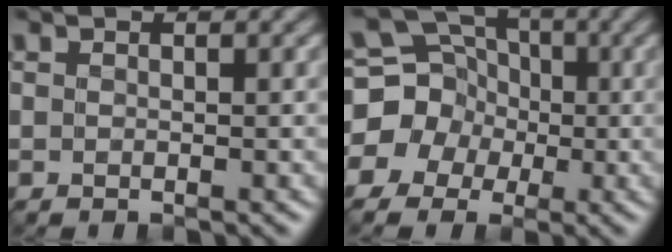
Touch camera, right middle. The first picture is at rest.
{"total": 8.0, "force": [-1.2, 7.6, 2.2], "torque": [-0.048, 0.023, -0.055]}